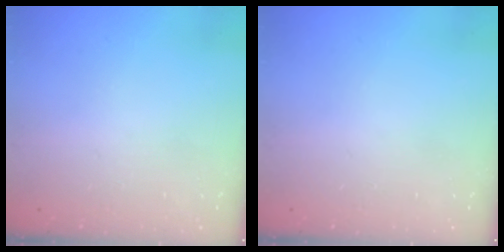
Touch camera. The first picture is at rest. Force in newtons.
{"total": 0.0}